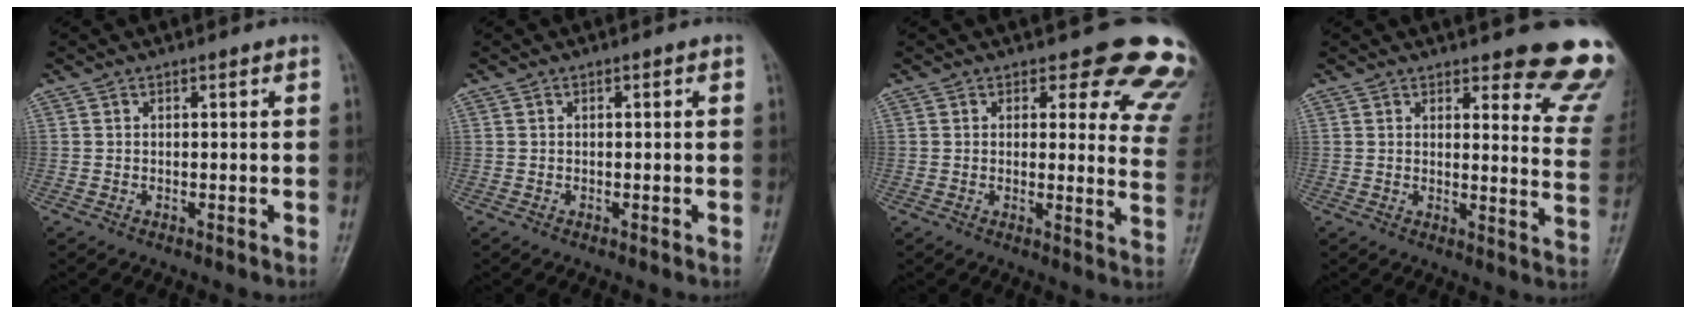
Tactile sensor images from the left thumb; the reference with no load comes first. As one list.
[{"total": 0.0}, {"total": 14.5, "force": [12.5, 5.2, 5.1], "torque": [0.009, -0.096, 0.107]}, {"total": 13.2, "force": [11.7, 2.9, 5.4], "torque": [-0.013, -0.101, 0.107]}]